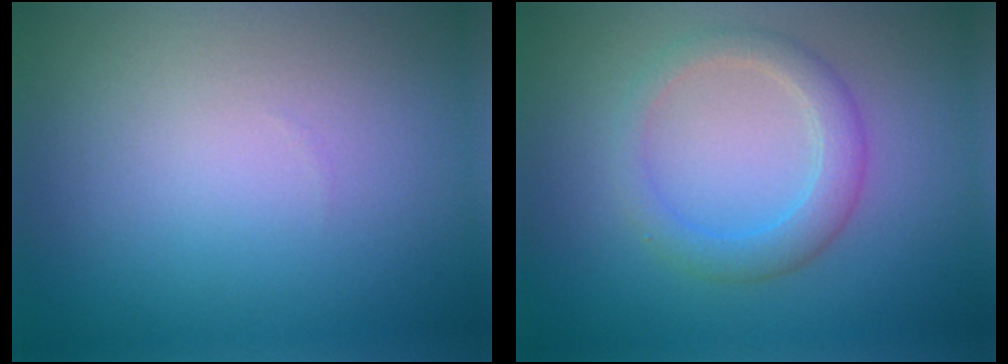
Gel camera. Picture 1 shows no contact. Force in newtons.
{"total": 2.8, "press": 2.8, "slide": 0.2}